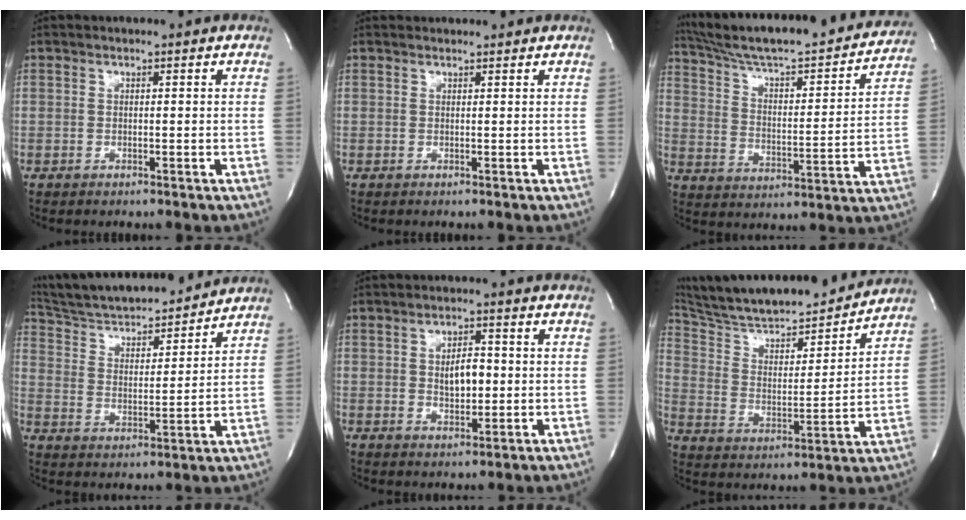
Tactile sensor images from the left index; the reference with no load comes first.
{"total": 2.8, "force": [2.8, 0.5, 0.1], "torque": [-0.007, 0.023, 0.035]}
{"total": 27.0, "force": [24.3, 3.2, 11.5], "torque": [-0.186, -0.027, 0.337]}
{"total": 17.6, "force": [16.4, 2.3, 6.1], "torque": [-0.108, 0.004, 0.265]}
{"total": 4.5, "force": [0.0, 2.2, 3.9], "torque": [-0.063, -0.001, 0.005]}
{"total": 22.3, "force": [19.9, 2.8, 9.6], "torque": [-0.170, 0.003, 0.314]}